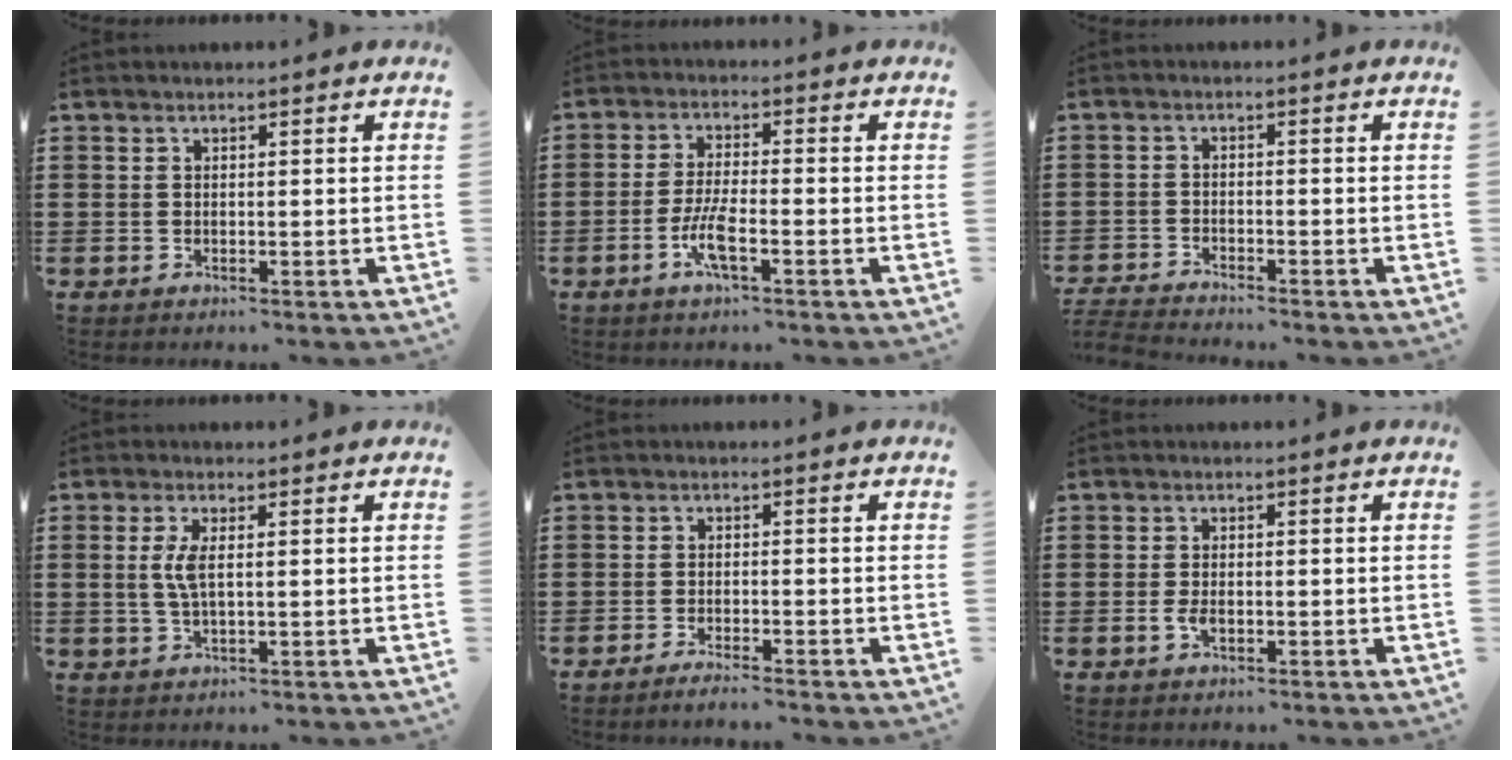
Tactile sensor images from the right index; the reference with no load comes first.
{"total": 5.1, "force": [-2.2, 0.7, 4.5], "torque": [-0.104, -0.013, -0.046]}
{"total": 2.7, "force": [-2.7, 0.0, 0.0], "torque": [-0.004, -0.001, -0.057]}
{"total": 3.6, "force": [0.4, 0.9, 3.4], "torque": [-0.083, -0.004, 0.001]}
{"total": 1.8, "force": [-1.7, -0.2, 0.6], "torque": [-0.010, 0.001, -0.031]}
{"total": 2.2, "force": [-0.6, 1.0, 1.9], "torque": [-0.044, -0.004, -0.012]}